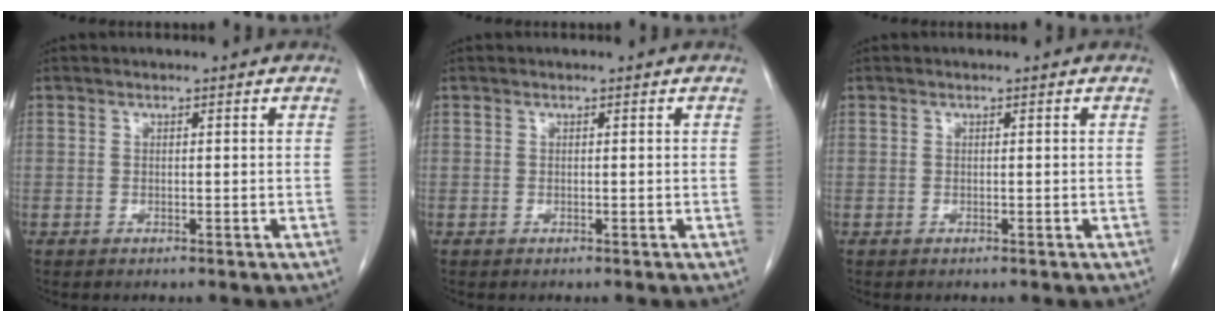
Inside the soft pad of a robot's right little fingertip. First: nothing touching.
{"total": 0.0}
{"total": 0.0}